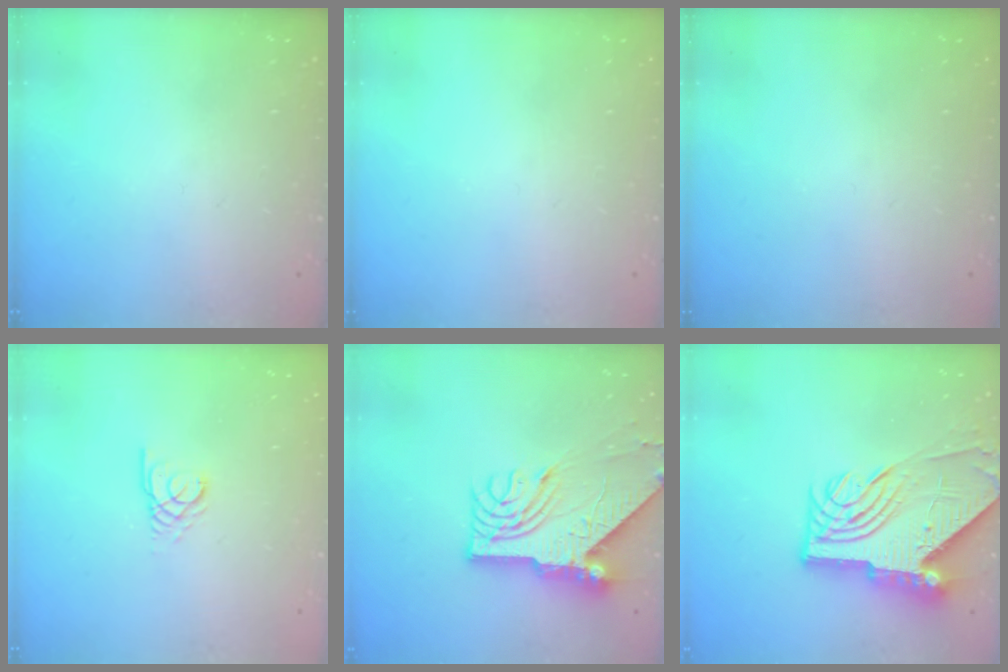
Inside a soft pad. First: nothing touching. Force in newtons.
{"total": 0.0}
{"total": 0.0}
{"total": 2.2, "press": 2.2, "slide": 0.2}
{"total": 12.0, "press": 11.9, "slide": 1.4}
{"total": 14.6, "press": 14.5, "slide": 1.6}